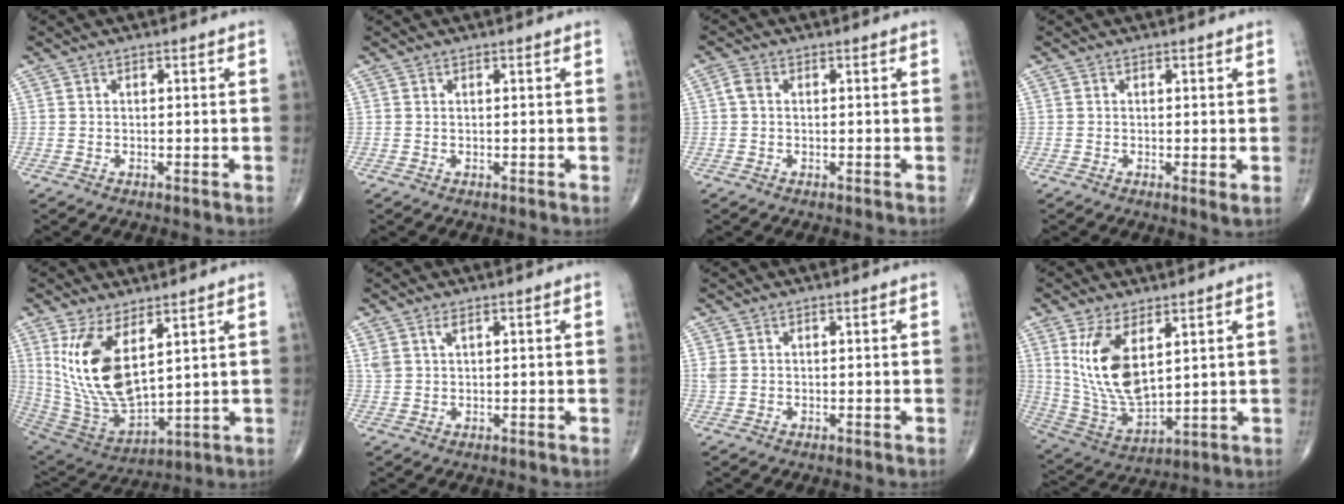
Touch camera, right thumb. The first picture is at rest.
{"total": 0.0}
{"total": 1.9, "force": [0.2, 1.3, 1.4], "torque": [-0.028, 0.006, 0.002]}
{"total": 1.5, "force": [0.1, 0.3, 1.5], "torque": [-0.026, -0.007, 0.000]}
{"total": 16.3, "force": [5.9, 7.2, 13.4], "torque": [-0.254, -0.034, 0.137]}
{"total": 2.3, "force": [1.3, 0.9, 1.6], "torque": [-0.040, 0.004, 0.036]}
{"total": 1.6, "force": [0.4, 1.2, 0.9], "torque": [-0.029, 0.005, 0.013]}
{"total": 14.1, "force": [4.7, 6.6, 11.6], "torque": [-0.221, -0.027, 0.112]}